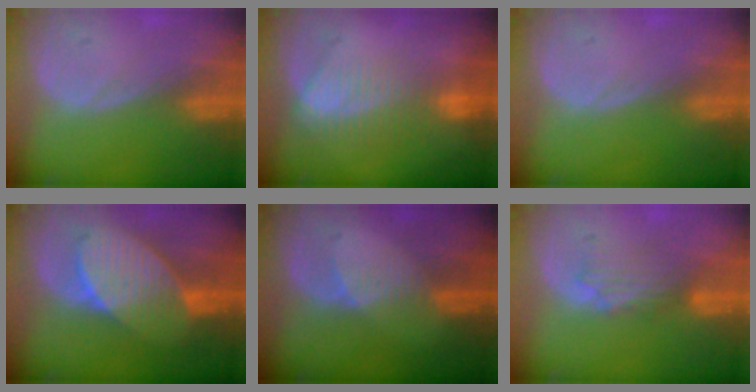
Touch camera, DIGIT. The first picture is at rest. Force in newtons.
{"total": 7.4, "press": 6.2, "slide": 3.9}
{"total": 0.0}
{"total": 8.2, "press": 8.2, "slide": 0.3}
{"total": 2.7, "press": 2.7, "slide": 0.3}
{"total": 4.4, "press": 3.8, "slide": 2.2}